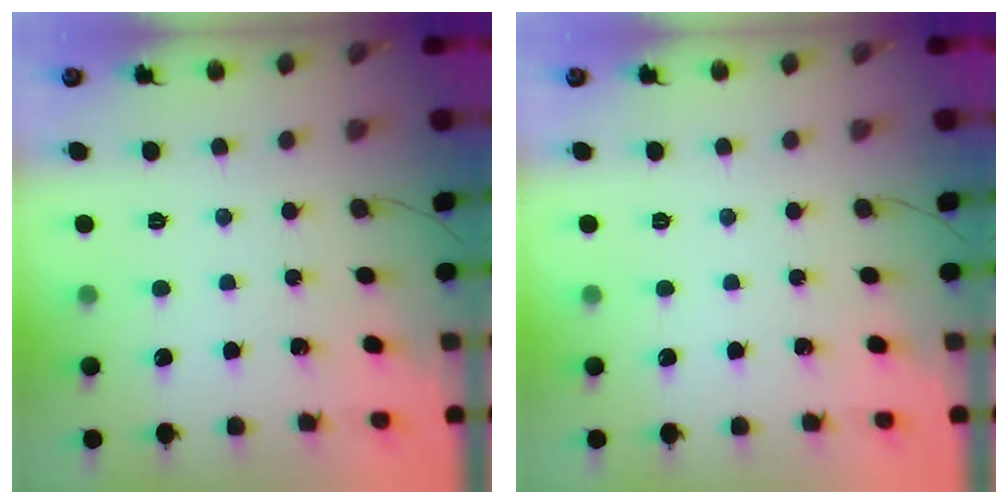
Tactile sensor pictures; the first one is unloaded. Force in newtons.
{"total": 0.0}